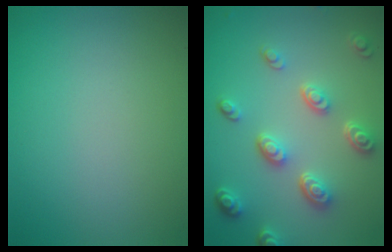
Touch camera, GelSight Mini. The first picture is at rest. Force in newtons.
{"total": 4.8, "press": 3.6, "slide": 3.2}